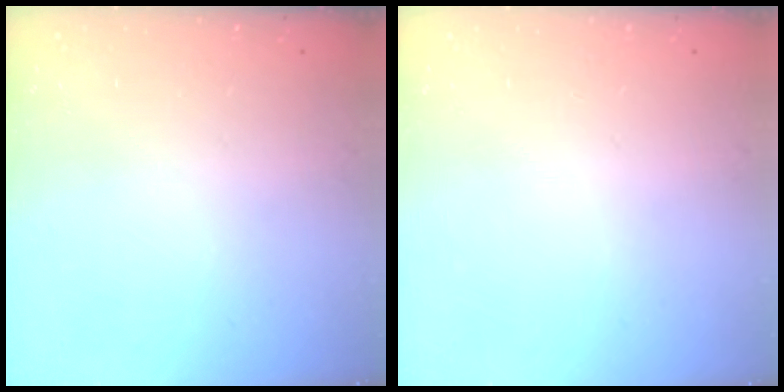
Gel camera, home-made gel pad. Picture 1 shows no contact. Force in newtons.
{"total": 0.0}